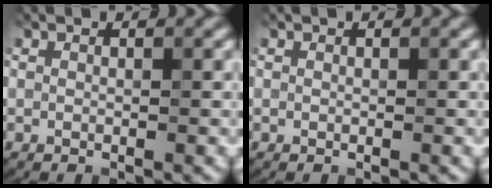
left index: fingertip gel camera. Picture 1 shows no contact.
{"total": 0.0}